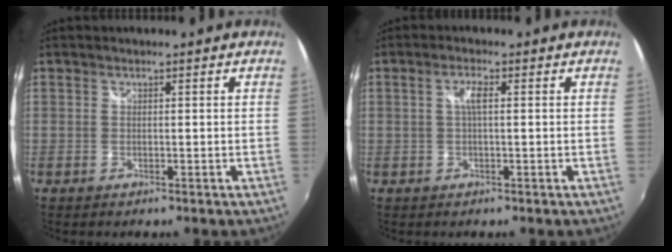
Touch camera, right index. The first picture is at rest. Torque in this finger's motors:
{"motor_torque": [0.26, -0.10, 0.19, 0.06]}